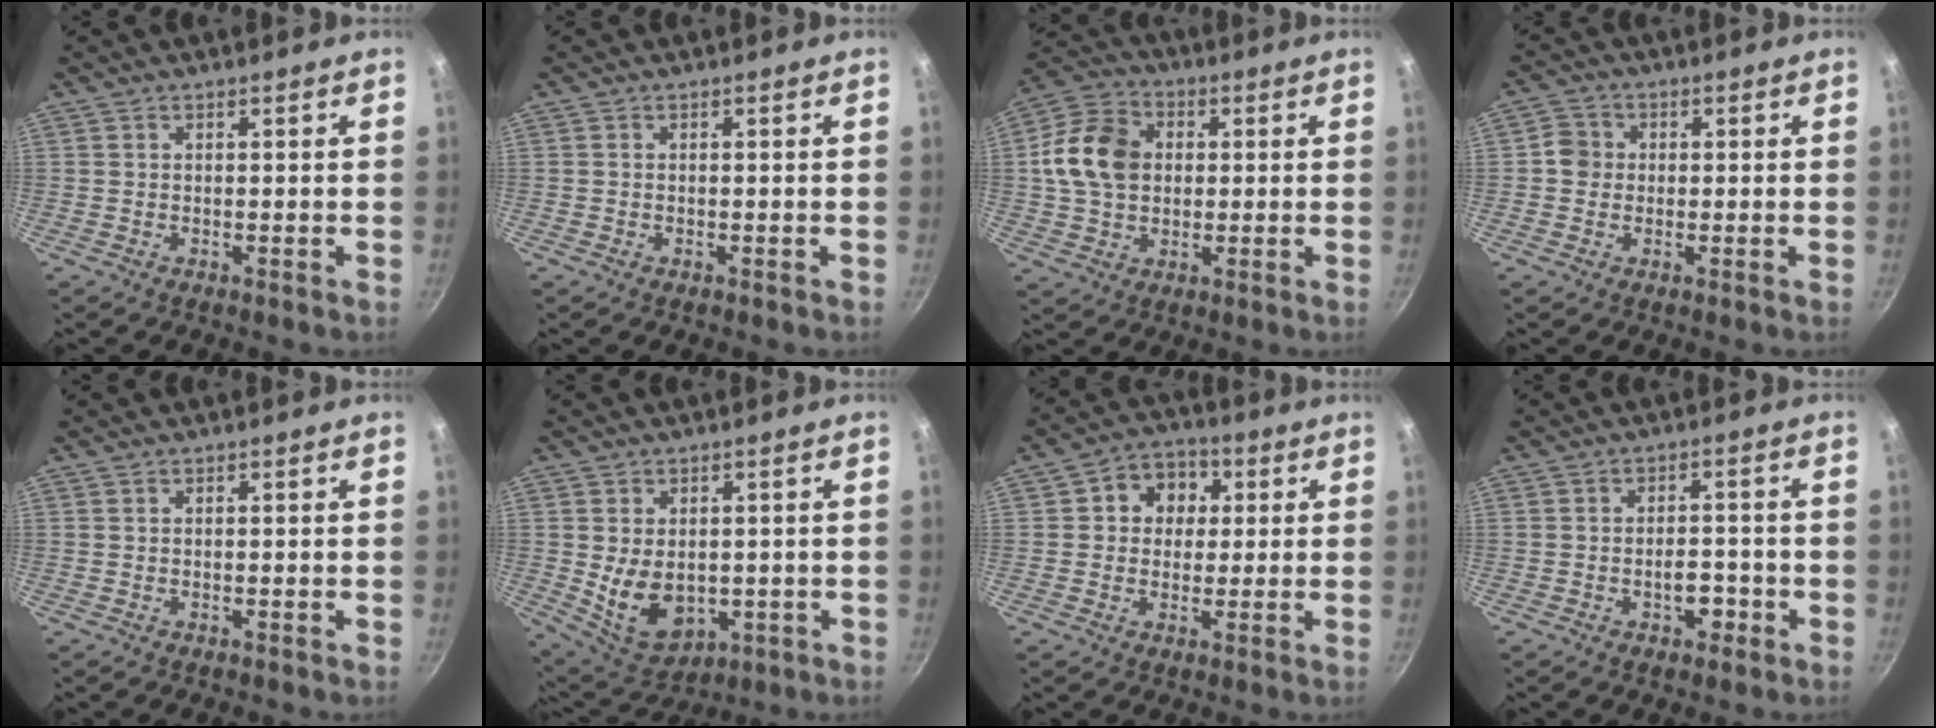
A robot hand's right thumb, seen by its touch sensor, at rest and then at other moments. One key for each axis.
{"total": 0.0}
{"total": 13.0, "fx": 1.4, "fy": 9.9, "fz": 8.2, "tx": -0.129, "ty": 0.013, "tz": 0.012}
{"total": 3.6, "fx": -0.1, "fy": 3.4, "fz": 1.2, "tx": -0.002, "ty": 0.007, "tz": -0.011}
{"total": 0.0}
{"total": 10.5, "fx": -0.3, "fy": 7.3, "fz": 7.5, "tx": -0.110, "ty": -0.016, "tz": 0.022}
{"total": 8.4, "fx": 1.9, "fy": 7.2, "fz": 4.0, "tx": -0.021, "ty": 0.008, "tz": 0.014}
{"total": 4.4, "fx": -1.8, "fy": 2.5, "fz": 3.1, "tx": -0.024, "ty": 0.014, "tz": -0.026}